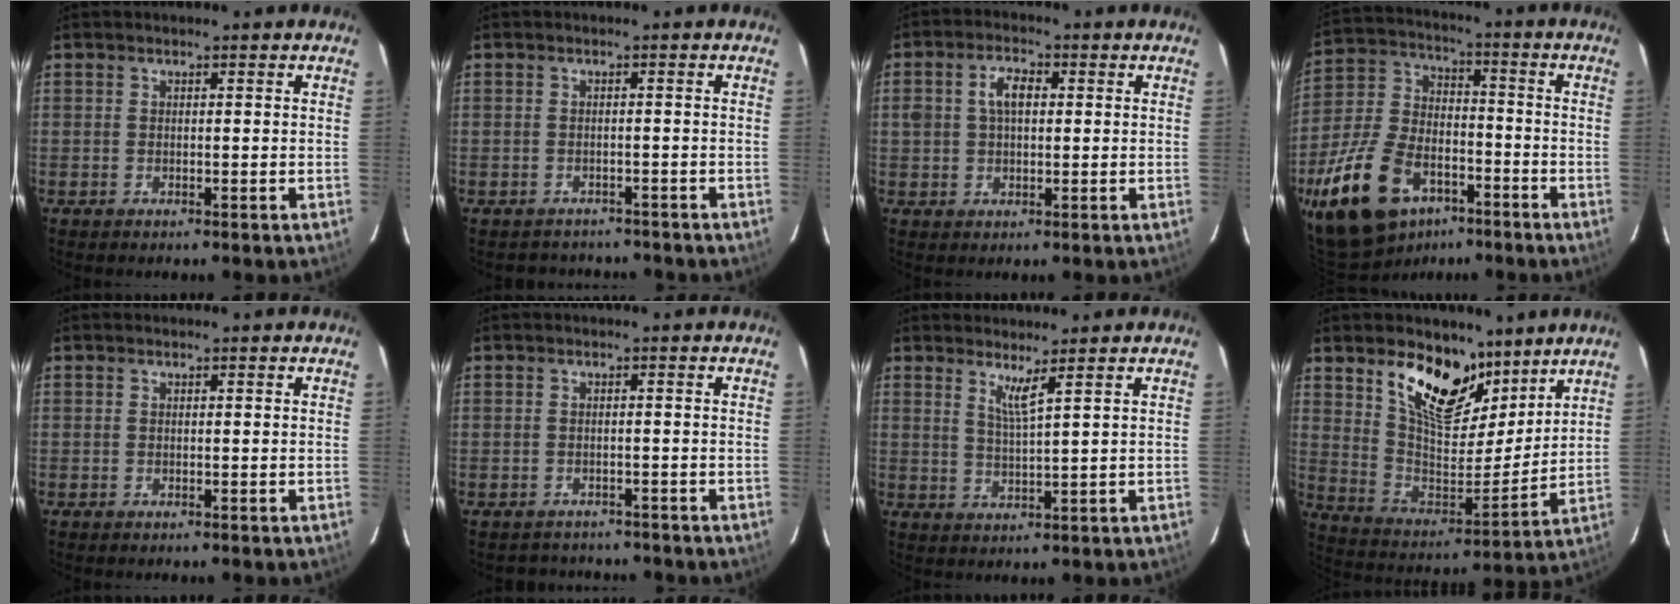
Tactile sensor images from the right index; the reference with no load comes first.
{"total": 5.7, "force": [-5.1, 2.5, 1.0], "torque": [-0.018, 0.000, -0.062]}
{"total": 5.2, "force": [0.9, 3.2, 3.9], "torque": [-0.070, 0.014, 0.019]}
{"total": 19.5, "force": [-11.3, 11.1, 11.4], "torque": [-0.255, -0.002, -0.190]}
{"total": 0.0}
{"total": 4.9, "force": [-4.4, 2.2, 0.5], "torque": [-0.011, 0.002, -0.057]}
{"total": 3.2, "force": [2.2, -0.7, 2.2], "torque": [-0.045, -0.012, 0.039]}
{"total": 17.4, "force": [11.2, 8.4, 10.3], "torque": [-0.180, -0.010, 0.203]}